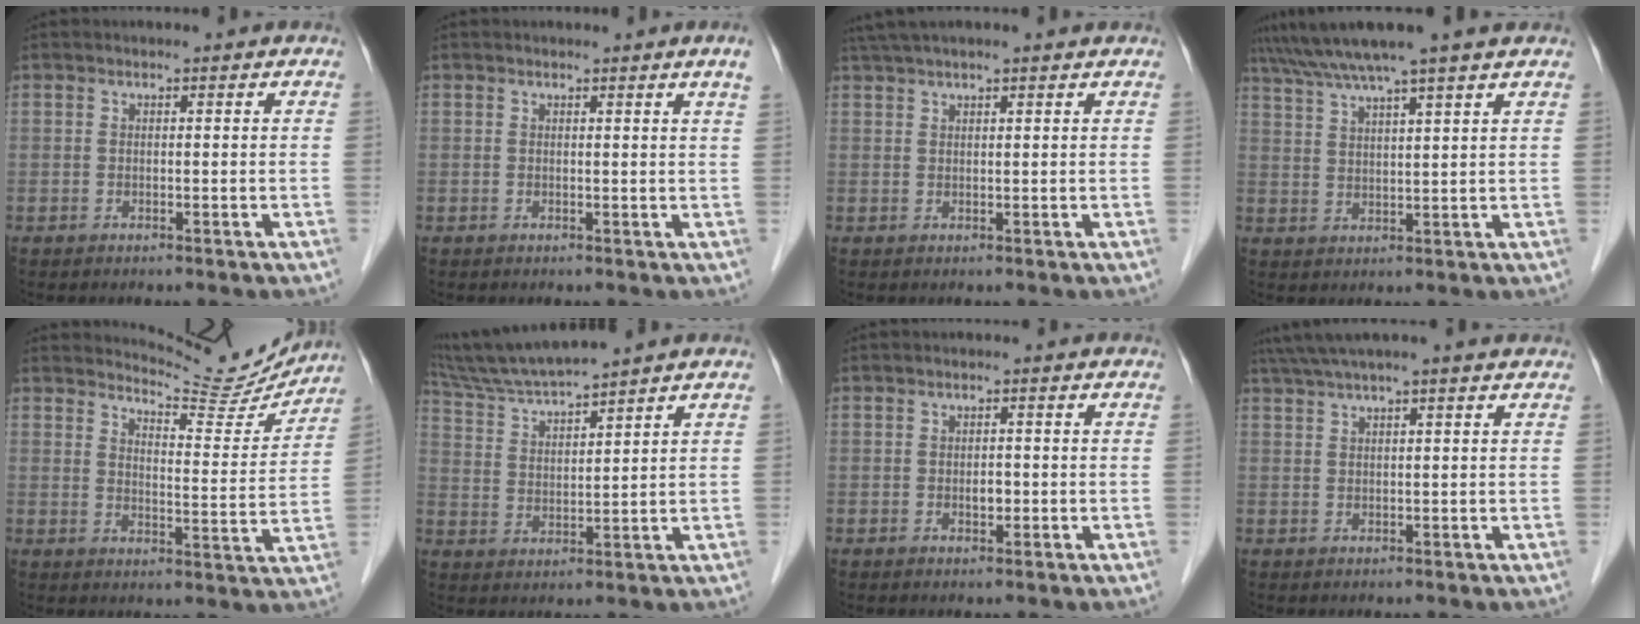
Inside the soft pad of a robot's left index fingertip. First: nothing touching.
{"total": 1.7, "force": [1.4, -0.6, 0.9], "torque": [-0.022, -0.011, 0.014]}
{"total": 7.0, "force": [5.9, 0.3, 3.8], "torque": [-0.064, 0.046, 0.092]}
{"total": 9.1, "force": [7.6, -1.2, 4.9], "torque": [-0.088, 0.027, 0.116]}
{"total": 10.4, "force": [10.4, 0.7, 0.2], "torque": [-0.004, -0.037, 0.133]}
{"total": 8.9, "force": [8.1, -1.4, 3.4], "torque": [-0.073, 0.013, 0.160]}
{"total": 1.5, "force": [-0.4, 0.9, 1.2], "torque": [-0.022, 0.001, -0.004]}
{"total": 8.2, "force": [6.7, -0.4, 4.7], "torque": [-0.082, 0.047, 0.097]}